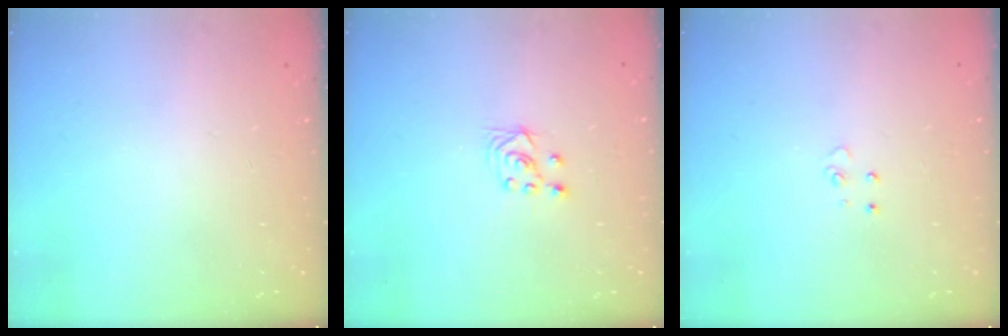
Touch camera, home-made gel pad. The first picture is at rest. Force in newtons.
{"total": 2.6, "press": 2.5, "slide": 1.0}
{"total": 3.4, "press": 3.4, "slide": 0.3}